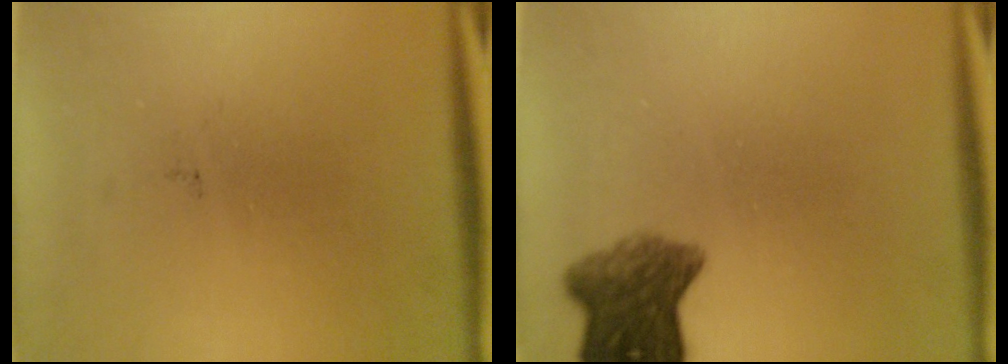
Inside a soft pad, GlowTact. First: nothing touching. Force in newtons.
{"total": 6.7}